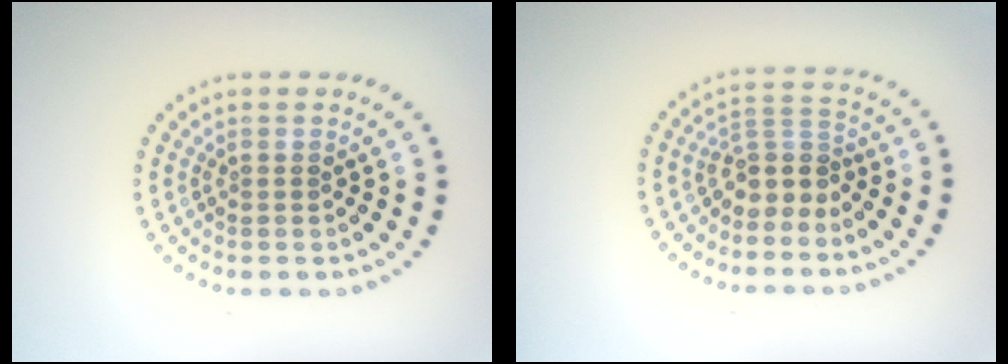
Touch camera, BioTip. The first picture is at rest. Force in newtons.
{"total": 3.0, "press": 2.2, "slide": 2.0}